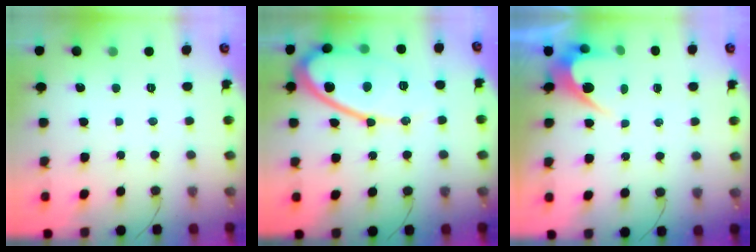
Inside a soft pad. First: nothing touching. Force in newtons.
{"total": 14.6, "press": 14.5, "slide": 1.6}
{"total": 3.5, "press": 3.5, "slide": 0.2}